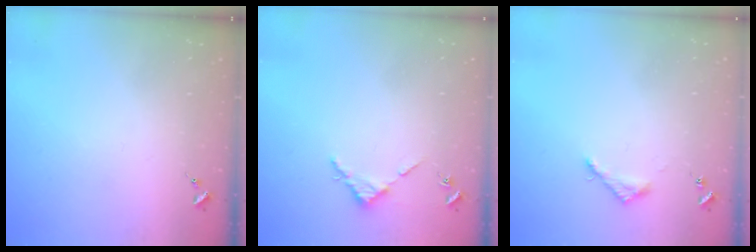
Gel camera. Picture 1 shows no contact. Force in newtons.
{"total": 2.7, "press": 2.7, "slide": 0.3}
{"total": 3.6, "press": 3.6, "slide": 0.4}